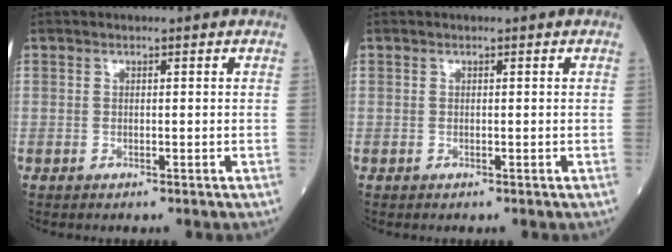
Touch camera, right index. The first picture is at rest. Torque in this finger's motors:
{"motor_torque": [0.06, 0.00, -0.01, 0.00]}